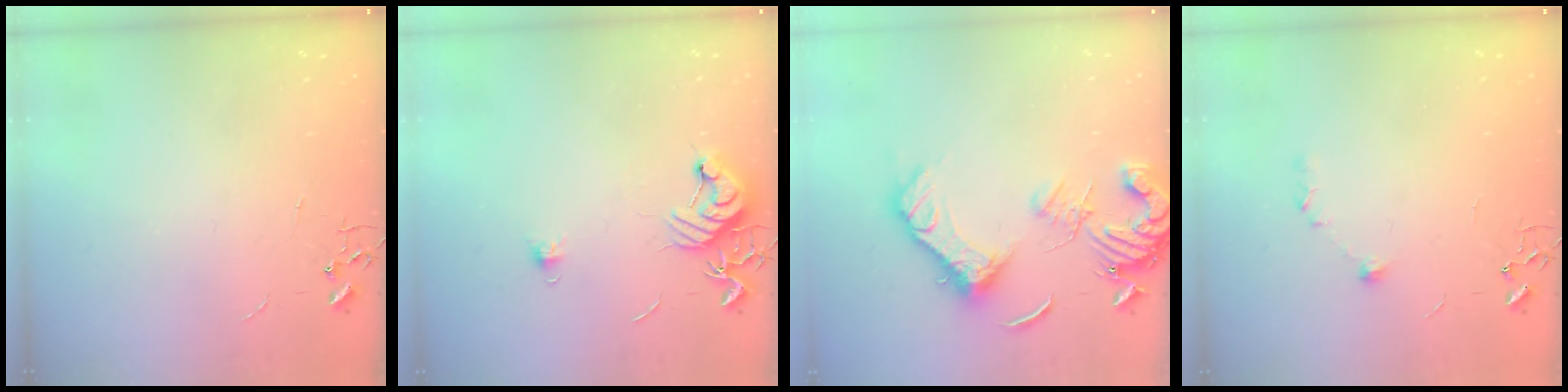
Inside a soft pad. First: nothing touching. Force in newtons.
{"total": 10.3, "press": 10.2, "slide": 1.2}
{"total": 16.6, "press": 16.5, "slide": 2.0}
{"total": 6.6, "press": 6.6, "slide": 0.8}